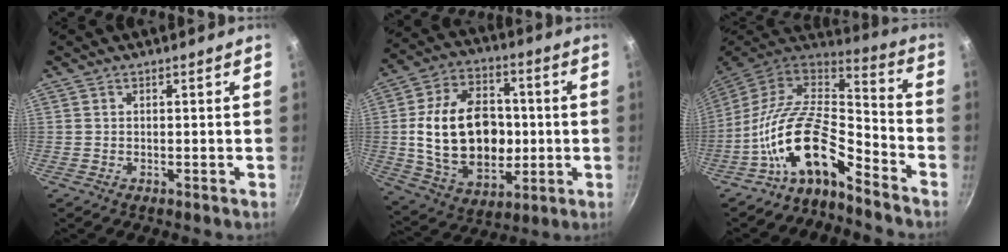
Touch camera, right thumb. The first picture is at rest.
{"total": 22.2, "force": [-0.1, 15.3, 16.1], "torque": [-0.247, 0.017, 0.009]}
{"total": 17.2, "force": [-9.5, 7.5, 12.2], "torque": [-0.210, 0.074, -0.194]}